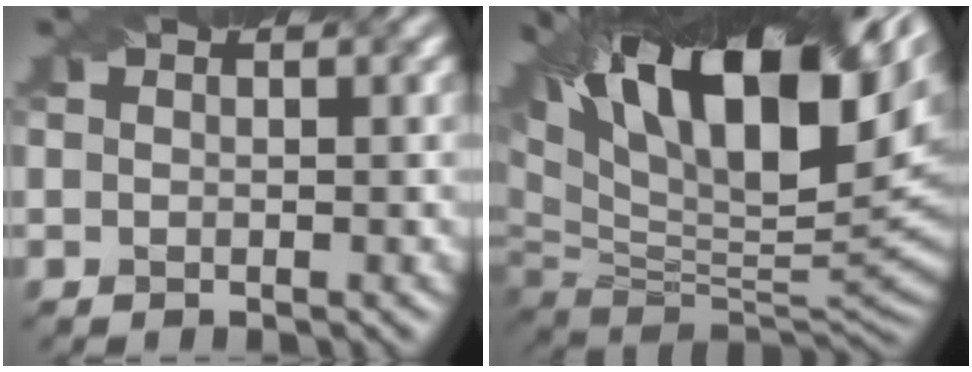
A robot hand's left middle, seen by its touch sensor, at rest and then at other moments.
{"total": 19.5, "force": [8.3, 8.9, 15.2], "torque": [-0.256, 0.027, 0.154]}